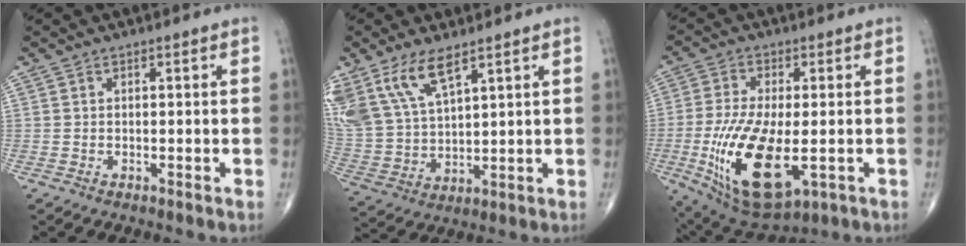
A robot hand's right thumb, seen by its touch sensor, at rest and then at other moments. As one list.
[{"total": 13.6, "force": [8.3, 5.7, 9.2], "torque": [-0.189, -0.023, 0.181]}, {"total": 17.8, "force": [-4.0, 7.7, 15.5], "torque": [-0.305, -0.018, -0.052]}]